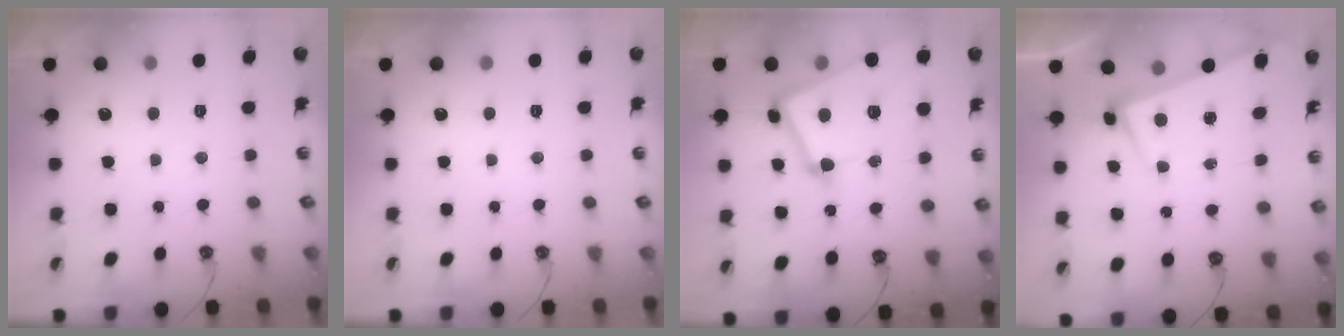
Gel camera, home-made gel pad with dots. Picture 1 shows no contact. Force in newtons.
{"total": 0.0}
{"total": 18.1, "press": 18.0, "slide": 2.4}
{"total": 3.4, "press": 3.2, "slide": 1.0}